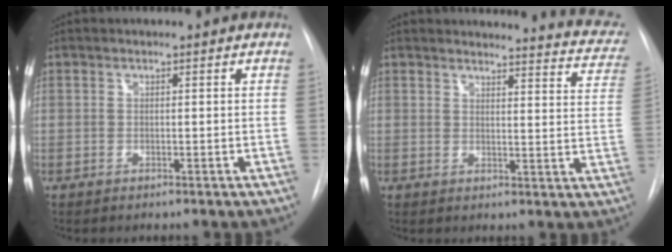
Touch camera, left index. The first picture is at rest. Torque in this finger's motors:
{"motor_torque": [0.83, -1.31, -0.02, -0.01]}